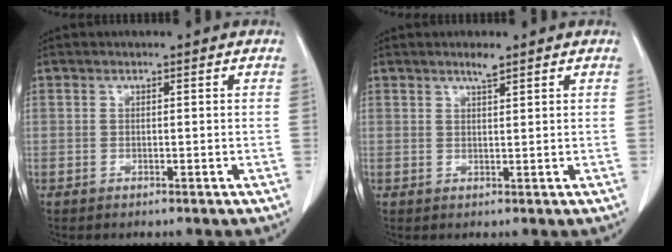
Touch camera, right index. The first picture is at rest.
{"total": 1.7, "force": [1.3, 0.1, 1.0], "torque": [-0.020, 0.000, 0.025]}